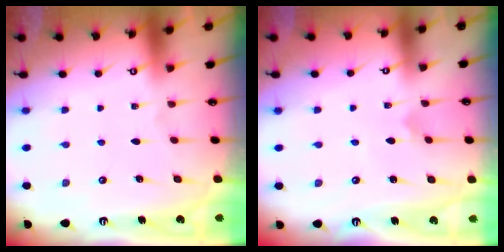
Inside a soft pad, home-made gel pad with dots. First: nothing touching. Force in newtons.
{"total": 0.7, "press": 0.7, "slide": 0.0}